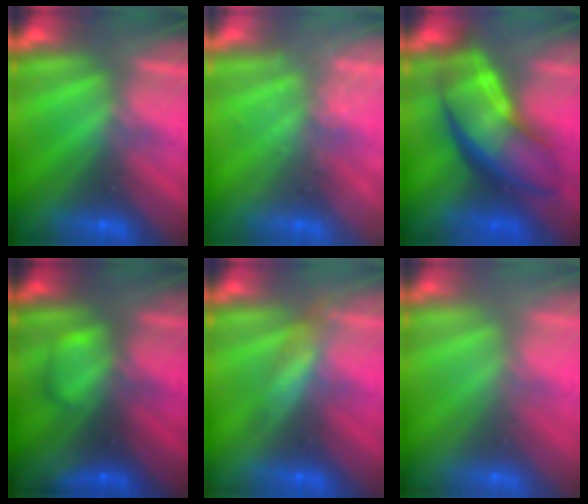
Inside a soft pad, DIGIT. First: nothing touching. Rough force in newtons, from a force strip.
{"total": 2.1}
{"total": 7.9}
{"total": 2.3}
{"total": 2.9}
{"total": 2.8}